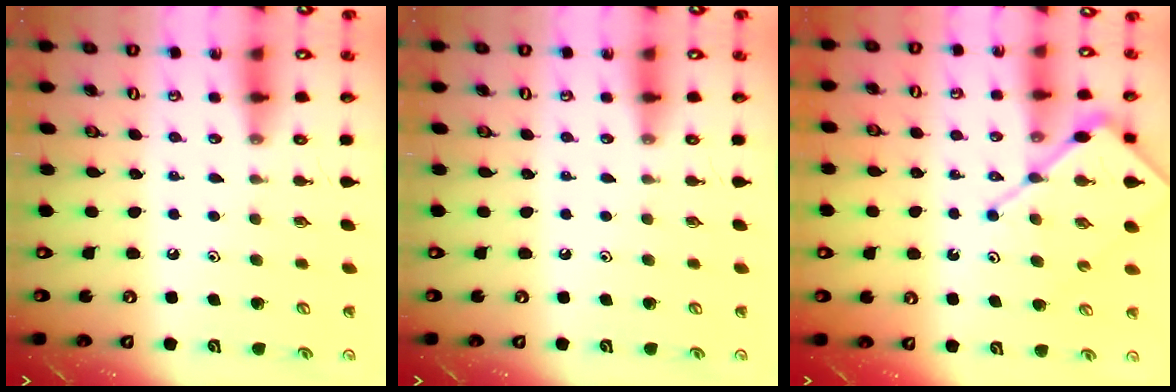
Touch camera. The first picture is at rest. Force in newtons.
{"total": 0.0}
{"total": 12.0, "press": 11.9, "slide": 1.2}